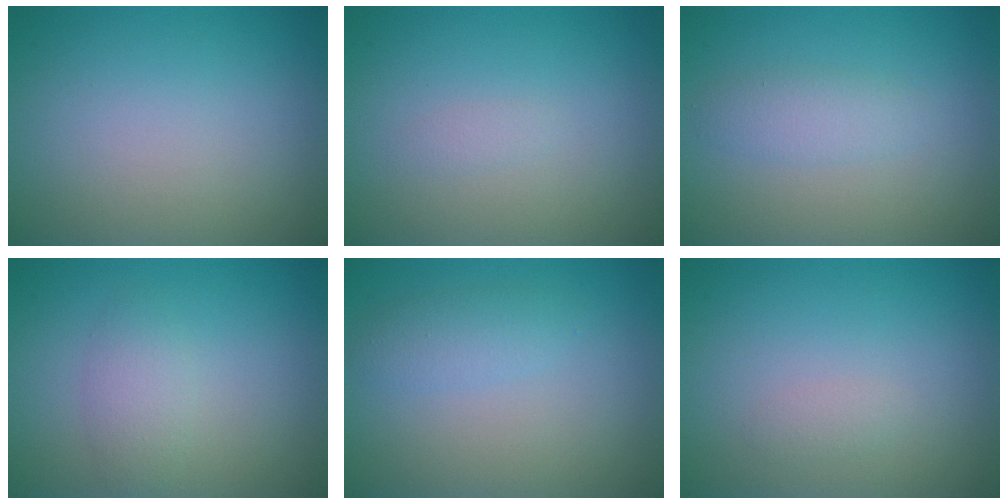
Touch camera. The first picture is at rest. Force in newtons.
{"total": 0.5, "press": 0.5, "slide": 0.0}
{"total": 1.8, "press": 1.8, "slide": 0.1}
{"total": 1.9, "press": 1.9, "slide": 0.1}
{"total": 1.8, "press": 1.8, "slide": 0.1}
{"total": 0.7, "press": 0.7, "slide": 0.1}